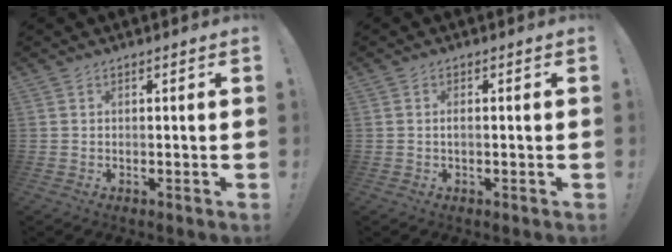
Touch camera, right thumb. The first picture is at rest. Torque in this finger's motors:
{"motor_torque": [-0.07, -0.17, 0.06, 0.24, 0.03]}